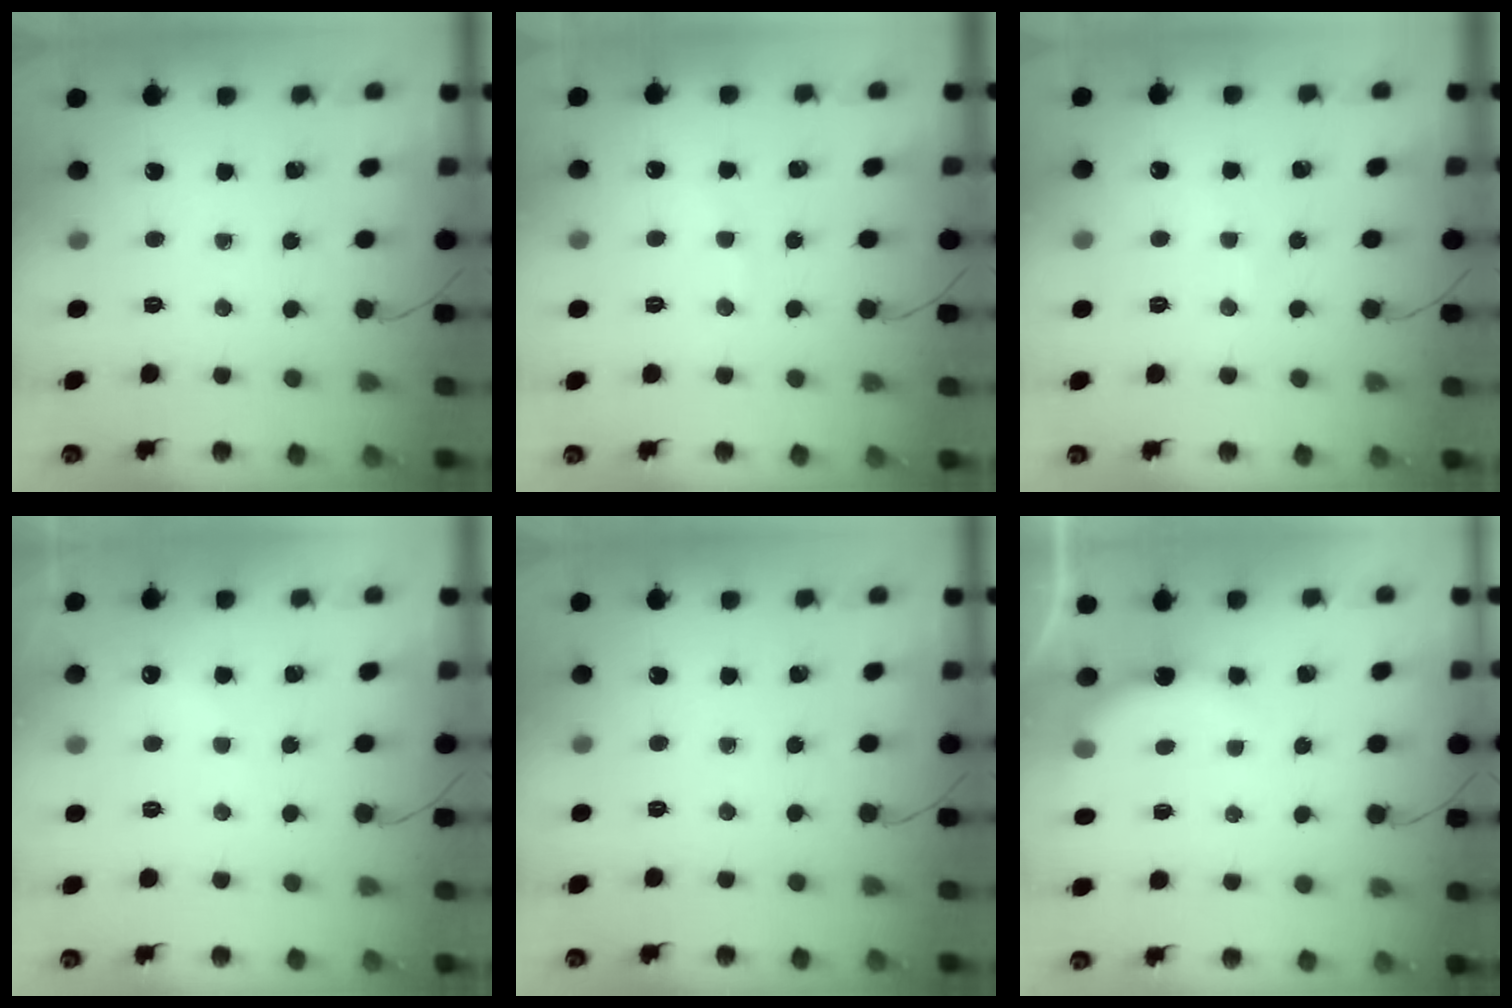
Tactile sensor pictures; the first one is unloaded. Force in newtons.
{"total": 6.0, "press": 5.8, "slide": 1.6}
{"total": 2.3, "press": 2.1, "slide": 0.7}
{"total": 6.4, "press": 6.3, "slide": 1.2}
{"total": 0.0}
{"total": 6.0, "press": 6.0, "slide": 0.5}